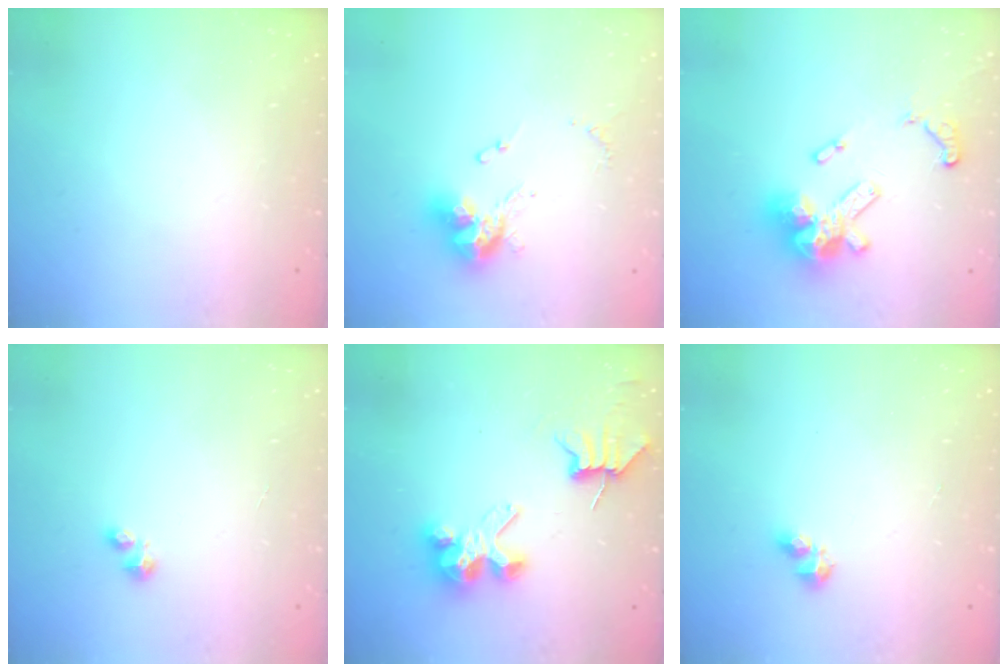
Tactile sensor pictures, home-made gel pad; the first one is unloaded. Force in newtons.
{"total": 12.6, "press": 12.5, "slide": 1.4}
{"total": 15.1, "press": 15.1, "slide": 1.0}
{"total": 1.9, "press": 1.8, "slide": 0.2}
{"total": 6.6, "press": 6.6, "slide": 0.7}
{"total": 2.9, "press": 2.9, "slide": 0.3}